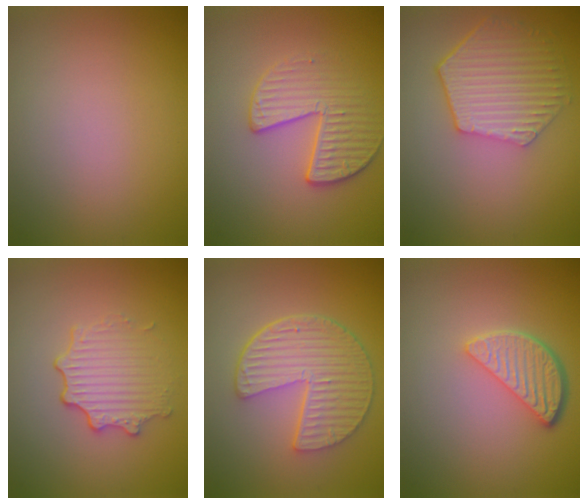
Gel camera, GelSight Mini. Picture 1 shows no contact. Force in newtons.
{"total": 3.4, "press": 3.2, "slide": 1.1}
{"total": 5.8, "press": 4.7, "slide": 3.4}
{"total": 3.5, "press": 2.7, "slide": 2.2}
{"total": 6.5, "press": 4.8, "slide": 4.4}
{"total": 3.6, "press": 3.0, "slide": 2.0}